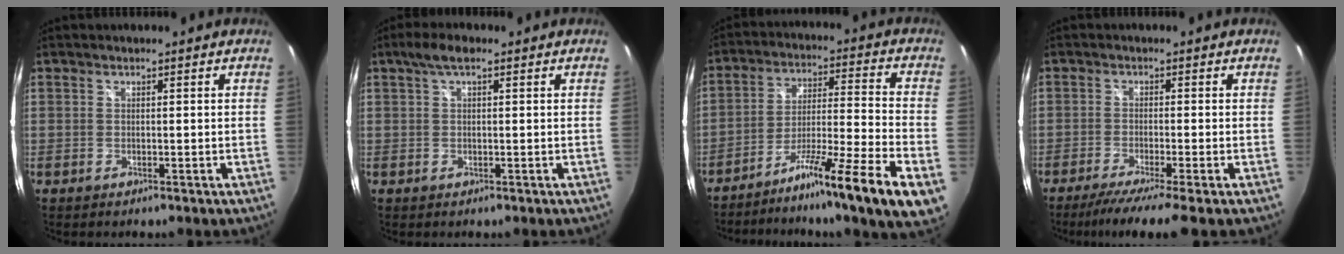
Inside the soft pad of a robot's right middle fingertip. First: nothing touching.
{"total": 3.7, "force": [1.9, 1.2, 2.9], "torque": [-0.054, 0.012, 0.030]}
{"total": 19.6, "force": [-12.1, -0.4, 15.5], "torque": [-0.217, -0.036, -0.188]}
{"total": 6.1, "force": [-4.8, -1.2, 3.6], "torque": [-0.078, -0.021, -0.081]}